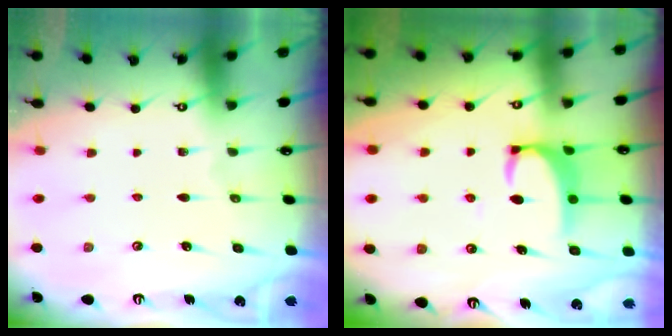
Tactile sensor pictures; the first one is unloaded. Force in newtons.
{"total": 3.4, "press": 3.4, "slide": 0.6}